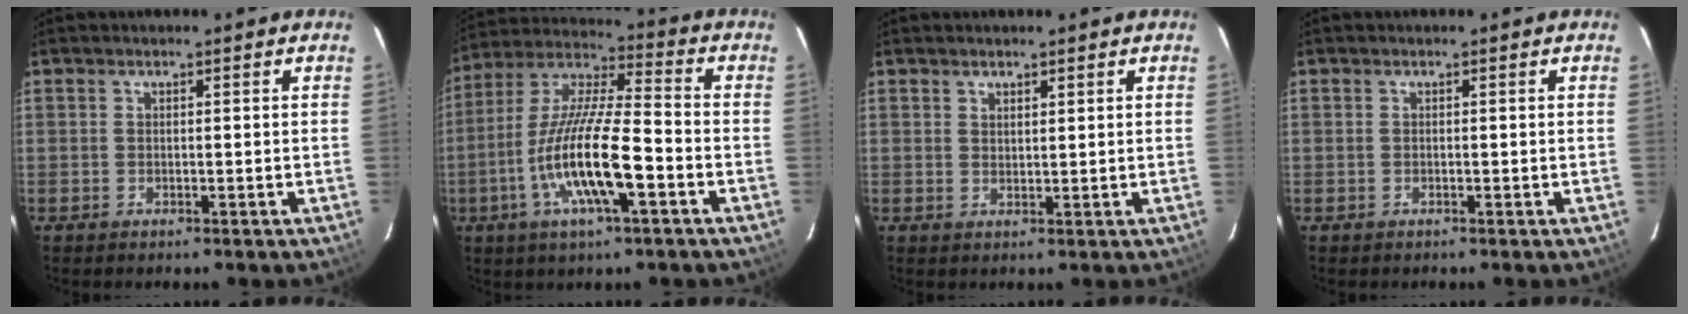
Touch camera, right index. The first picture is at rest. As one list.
[{"total": 16.1, "force": [-5.6, 3.2, 14.7], "torque": [-0.295, -0.010, -0.112]}, {"total": 1.5, "force": [1.3, 0.7, 0.5], "torque": [-0.005, 0.000, 0.023]}, {"total": 0.0}]